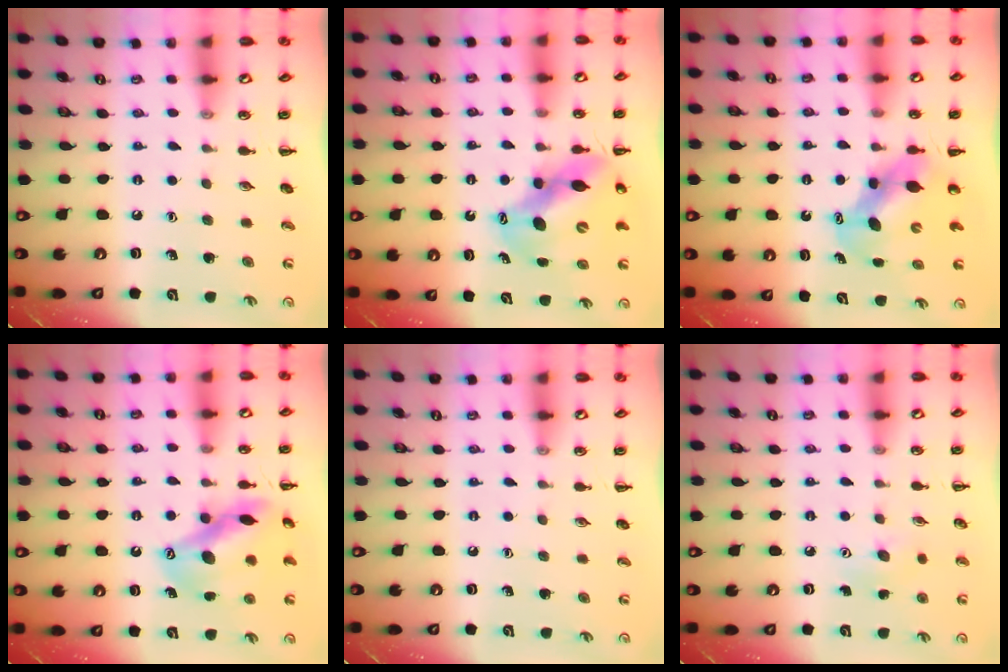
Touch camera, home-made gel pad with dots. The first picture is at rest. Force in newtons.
{"total": 12.6, "press": 12.1, "slide": 3.4}
{"total": 6.4, "press": 6.3, "slide": 0.9}
{"total": 14.1, "press": 13.6, "slide": 3.7}
{"total": 0.0}
{"total": 6.0, "press": 5.8, "slide": 1.4}